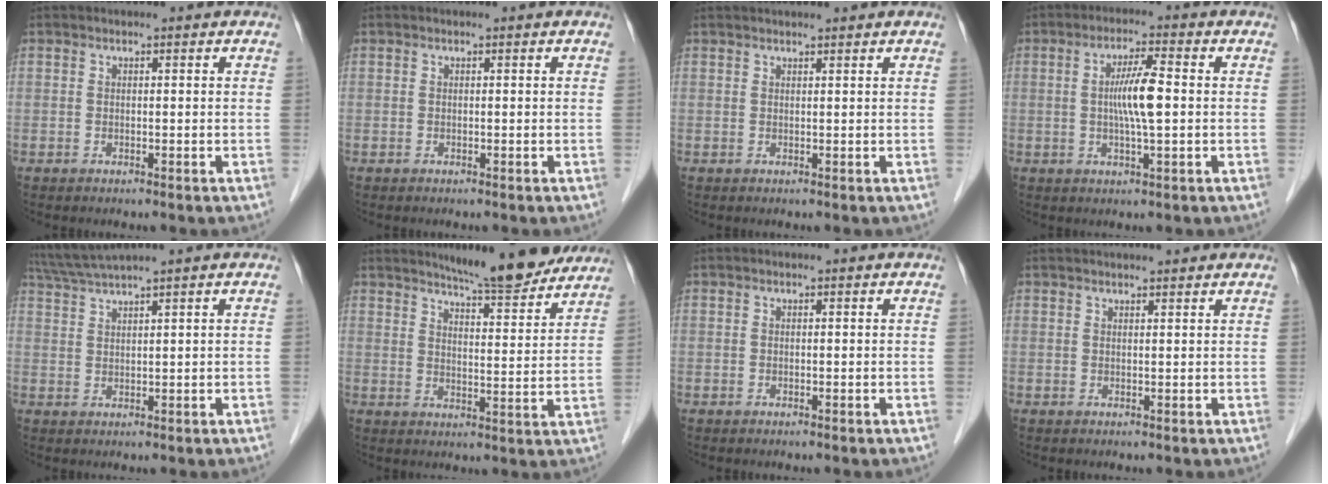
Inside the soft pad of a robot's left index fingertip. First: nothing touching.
{"total": 0.0}
{"total": 3.9, "force": [3.5, 0.2, 1.7], "torque": [-0.019, 0.029, 0.046]}
{"total": 6.0, "force": [0.1, 0.4, 6.0], "torque": [-0.115, 0.002, -0.003]}
{"total": 4.4, "force": [3.7, -1.7, 1.6], "torque": [-0.043, 0.008, 0.081]}
{"total": 12.0, "force": [10.9, 1.1, 5.0], "torque": [-0.069, -0.009, 0.145]}
{"total": 0.0}
{"total": 5.8, "force": [5.2, 0.6, 2.4], "torque": [-0.030, 0.030, 0.067]}